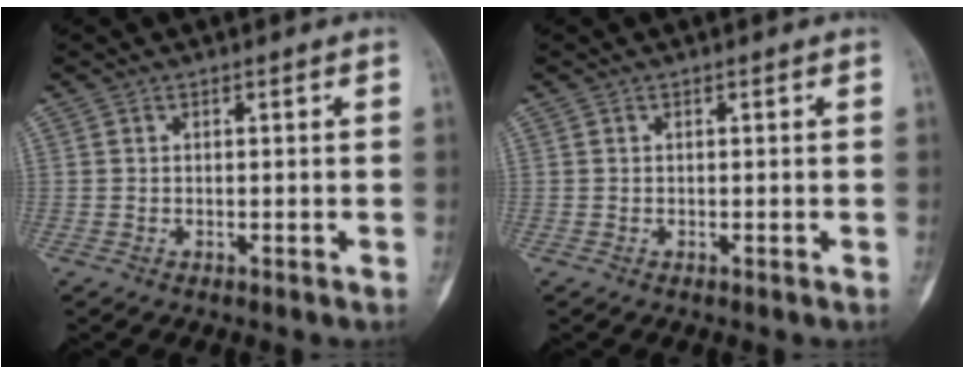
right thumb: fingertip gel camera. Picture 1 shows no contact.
{"total": 0.0}